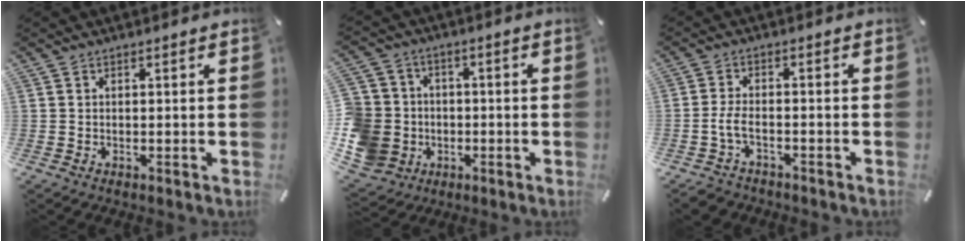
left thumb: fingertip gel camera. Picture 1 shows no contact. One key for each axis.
{"total": 12.2, "fx": -2.8, "fy": 11.3, "fz": 3.7, "tx": -0.100, "ty": 0.024, "tz": -0.046}
{"total": 4.8, "fx": -2.3, "fy": 2.6, "fz": 3.3, "tx": -0.082, "ty": 0.007, "tz": -0.049}